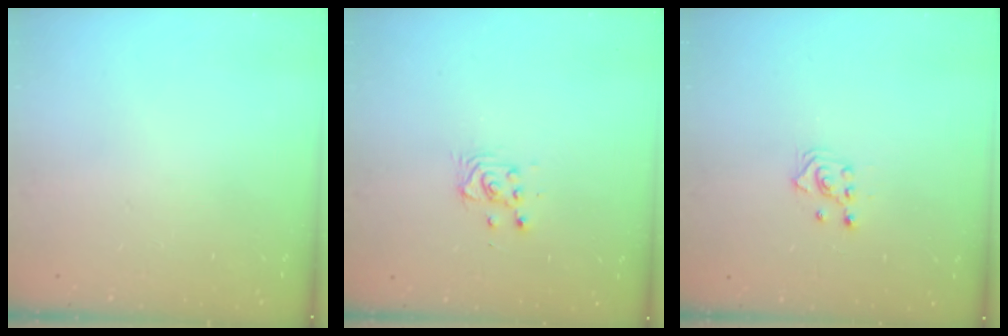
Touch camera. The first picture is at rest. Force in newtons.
{"total": 3.1, "press": 3.1, "slide": 0.2}
{"total": 2.5, "press": 2.3, "slide": 1.0}